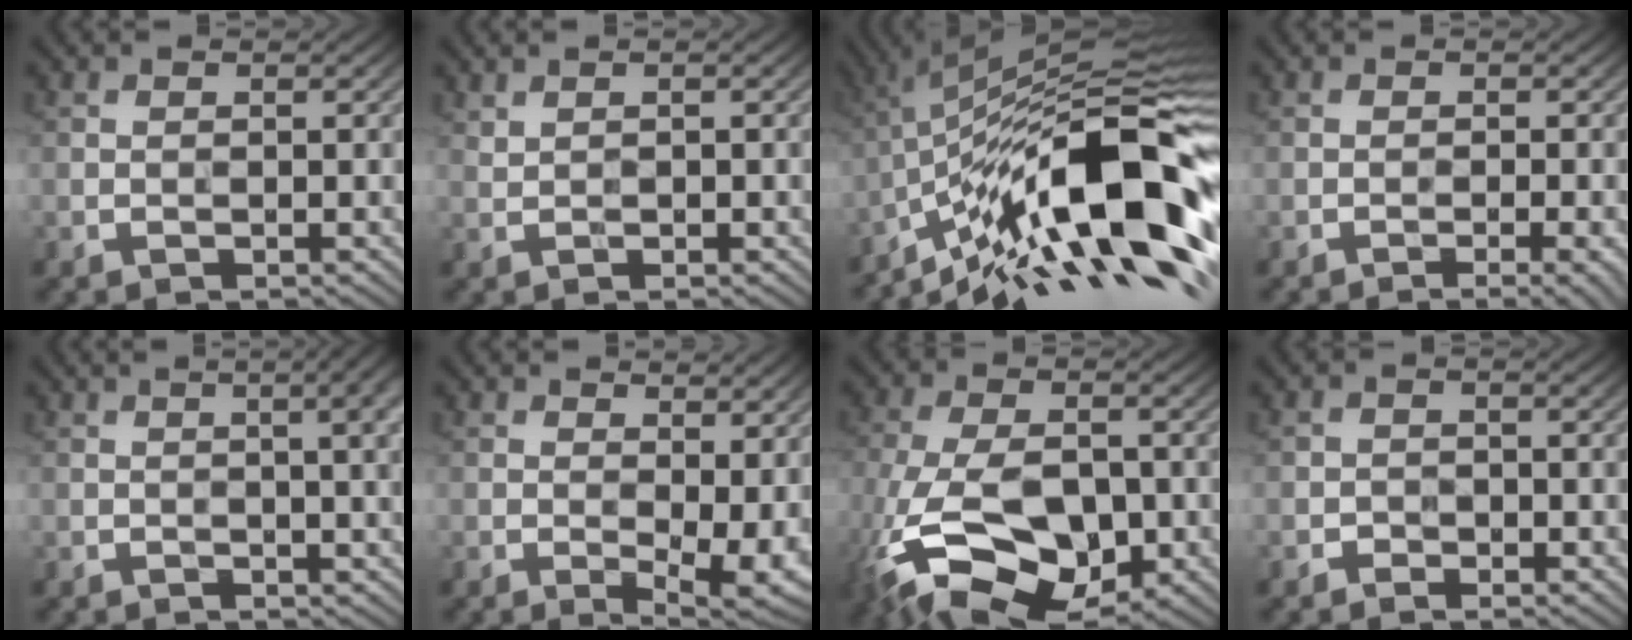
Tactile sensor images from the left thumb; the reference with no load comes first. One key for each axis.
{"total": 0.9, "fx": 0.7, "fy": 0.3, "fz": 0.6, "tx": -0.016, "ty": 0.004, "tz": 0.015}
{"total": 18.1, "fx": -7.4, "fy": 4.9, "fz": 15.7, "tx": -0.248, "ty": 0.030, "tz": -0.145}
{"total": 2.9, "fx": -1.7, "fy": 0.3, "fz": 2.3, "tx": -0.039, "ty": 0.008, "tz": -0.021}
{"total": 5.2, "fx": 1.2, "fy": 1.3, "fz": 4.9, "tx": -0.057, "ty": 0.021, "tz": 0.006}
{"total": 5.8, "fx": 0.3, "fy": 2.5, "fz": 5.2, "tx": -0.078, "ty": -0.006, "tz": 0.011}
{"total": 16.2, "fx": -6.3, "fy": 9.0, "fz": 12.0, "tx": -0.283, "ty": -0.034, "tz": -0.093}
{"total": 1.3, "fx": -0.9, "fy": 0.9, "fz": 0.4, "tx": -0.003, "ty": 0.005, "tz": -0.020}